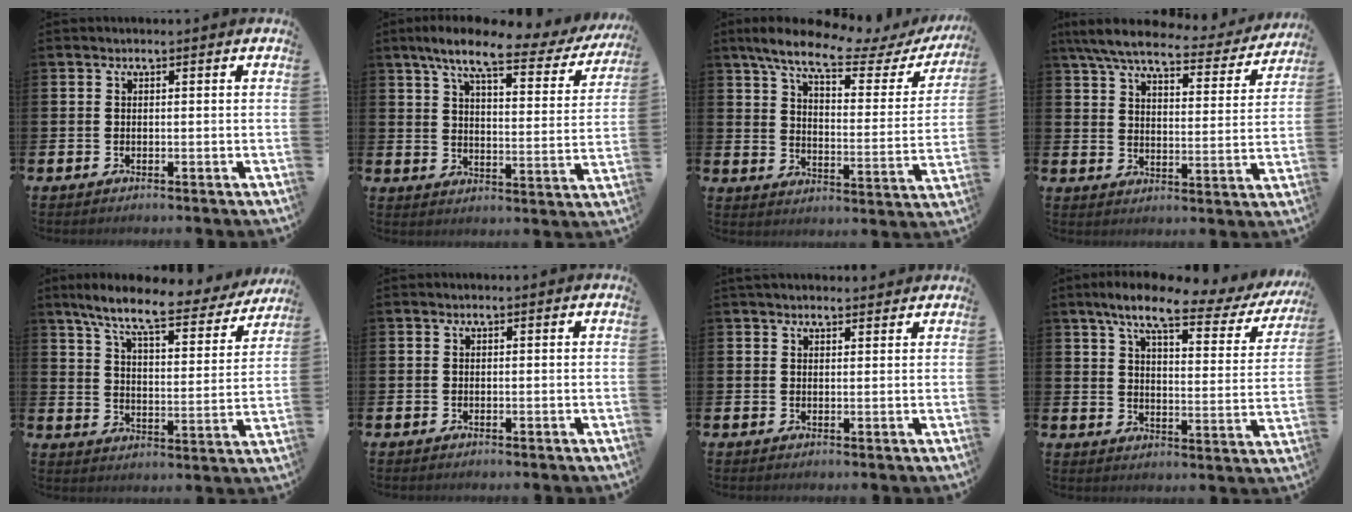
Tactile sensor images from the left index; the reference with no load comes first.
{"total": 8.5, "force": [6.7, 1.8, 5.0], "torque": [-0.113, -0.031, 0.107]}
{"total": 9.2, "force": [7.3, 2.1, 5.1], "torque": [-0.117, -0.039, 0.120]}
{"total": 7.4, "force": [6.4, 1.7, 3.4], "torque": [-0.089, -0.035, 0.106]}
{"total": 9.2, "force": [7.7, 1.6, 4.7], "torque": [-0.119, -0.041, 0.129]}
{"total": 0.0}
{"total": 2.1, "force": [2.0, 0.5, 0.3], "torque": [-0.002, -0.005, 0.035]}
{"total": 8.2, "force": [6.2, 1.8, 5.1], "torque": [-0.113, -0.029, 0.097]}